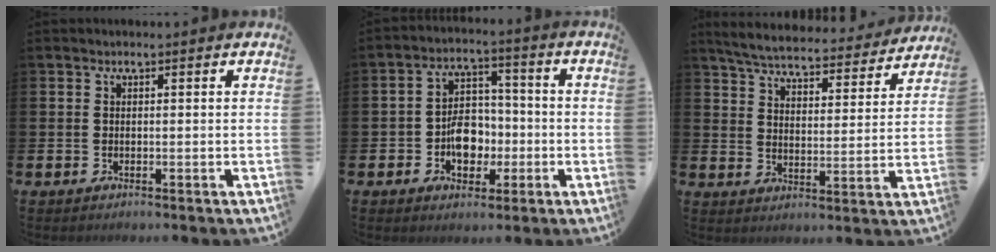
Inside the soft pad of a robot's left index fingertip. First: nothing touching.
{"total": 6.5, "force": [-1.6, 4.9, 4.0], "torque": [-0.058, 0.010, -0.033]}
{"total": 5.9, "force": [5.6, 0.8, 1.5], "torque": [-0.061, -0.037, 0.095]}